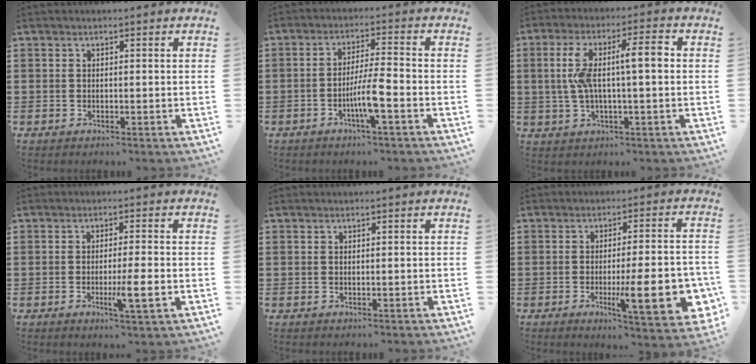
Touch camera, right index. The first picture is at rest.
{"total": 5.7, "force": [-2.3, 0.3, 5.3], "torque": [-0.103, -0.009, -0.046]}
{"total": 8.7, "force": [0.7, 1.8, 8.5], "torque": [-0.170, 0.004, 0.002]}
{"total": 5.1, "force": [-1.6, 0.0, 4.9], "torque": [-0.085, -0.016, -0.028]}
{"total": 0.0}
{"total": 13.3, "force": [-3.5, 2.9, 12.5], "torque": [-0.192, -0.011, -0.053]}